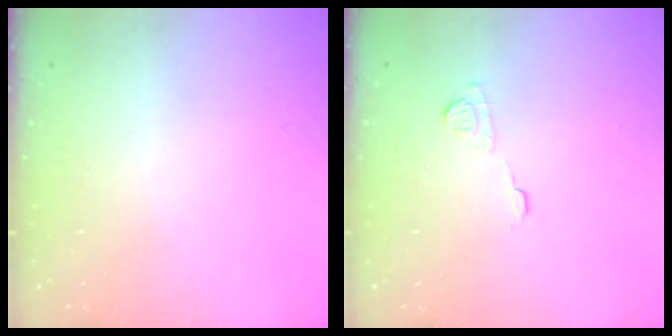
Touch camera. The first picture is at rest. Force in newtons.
{"total": 5.4, "press": 5.4, "slide": 0.7}